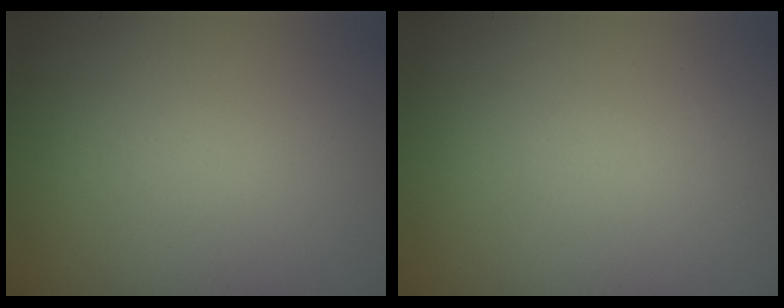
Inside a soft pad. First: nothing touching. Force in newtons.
{"total": 0.0}